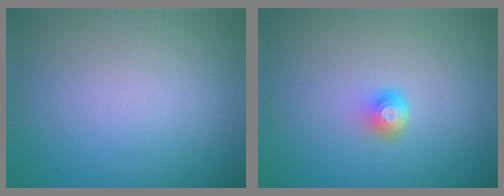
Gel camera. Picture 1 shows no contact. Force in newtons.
{"total": 2.0, "press": 1.3, "slide": 1.6}